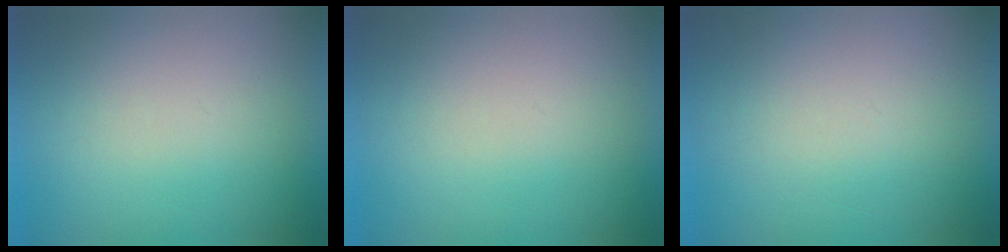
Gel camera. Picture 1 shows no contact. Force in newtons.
{"total": 1.2}
{"total": 4.6}